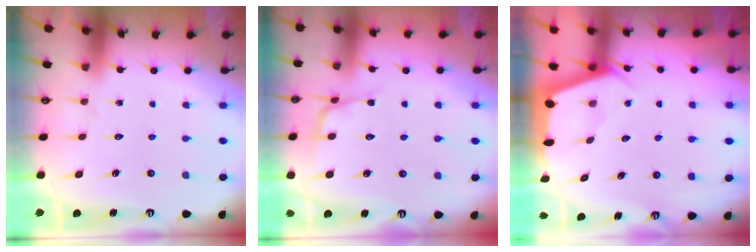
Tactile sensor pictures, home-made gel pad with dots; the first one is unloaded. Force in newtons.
{"total": 2.8, "press": 2.8, "slide": 0.4}
{"total": 2.3, "press": 2.3, "slide": 0.3}